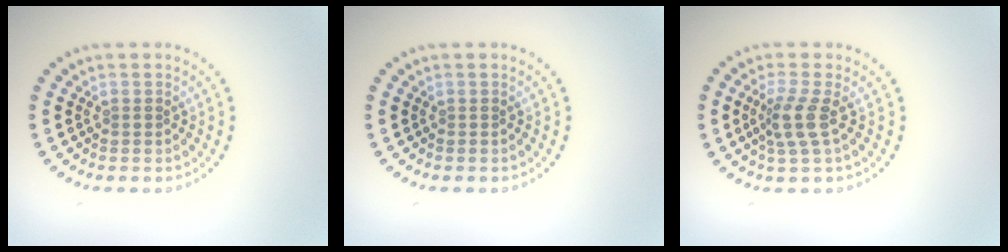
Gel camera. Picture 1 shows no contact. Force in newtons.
{"total": 0.0}
{"total": 2.8, "press": 2.1, "slide": 1.9}